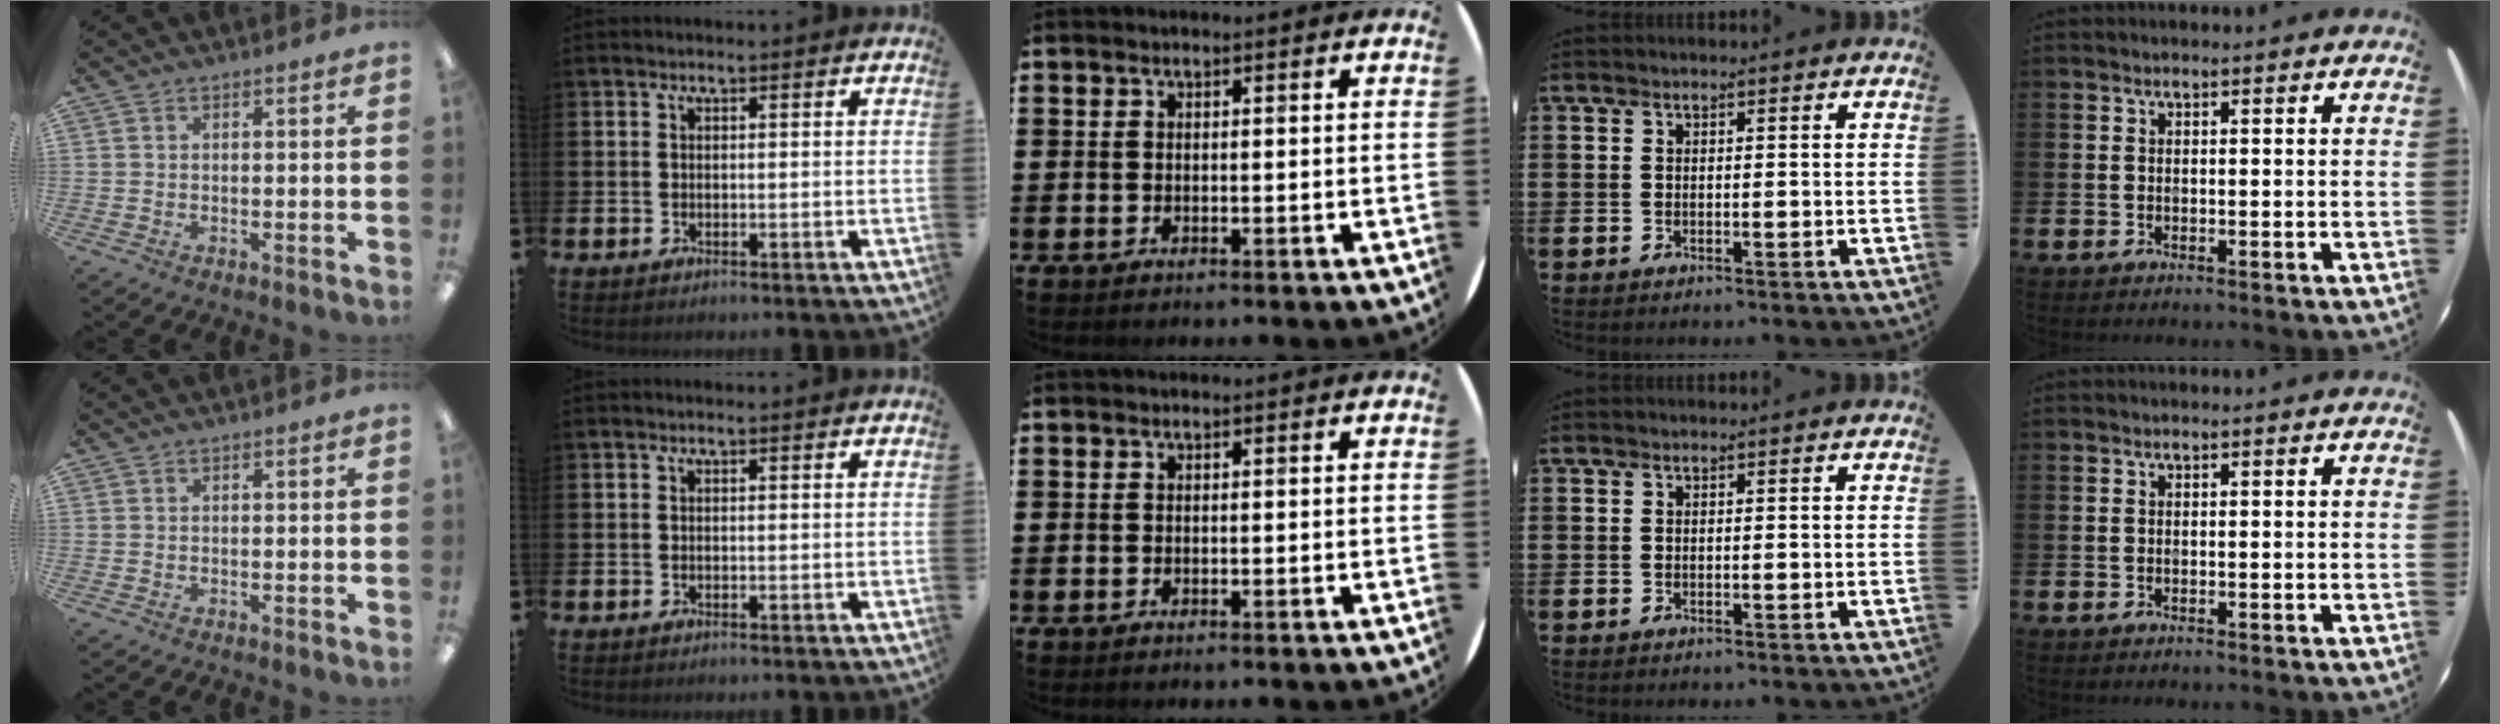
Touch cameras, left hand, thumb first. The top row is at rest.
{}